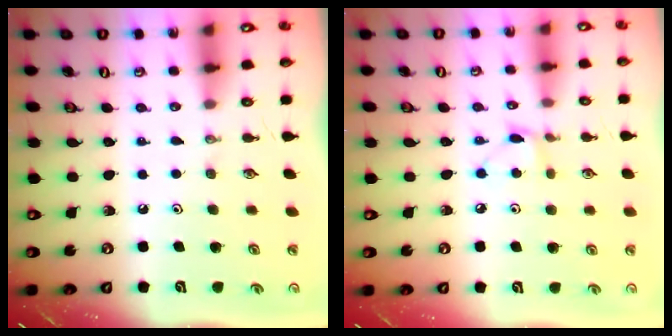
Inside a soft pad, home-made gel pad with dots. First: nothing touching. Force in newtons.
{"total": 5.1, "press": 5.1, "slide": 0.6}